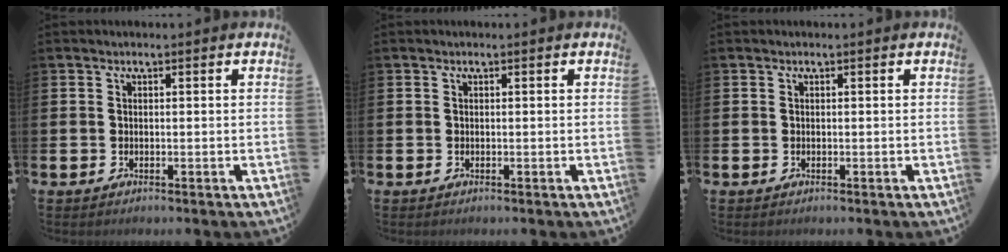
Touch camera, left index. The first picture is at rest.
{"total": 0.0}
{"total": 0.0}